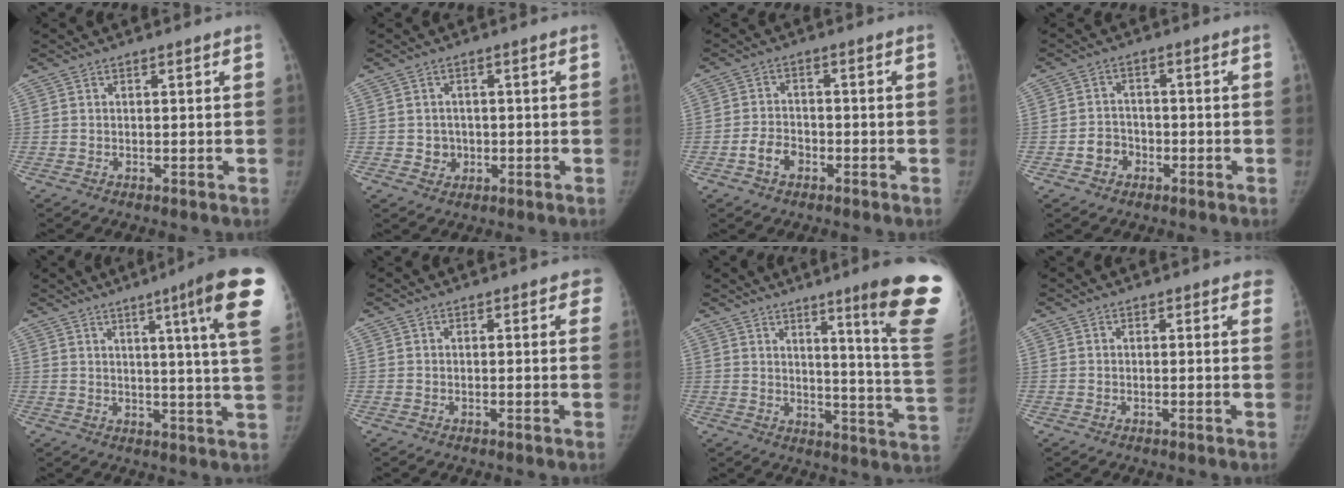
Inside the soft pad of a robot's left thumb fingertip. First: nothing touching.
{"total": 2.9, "force": [-0.5, 2.8, 0.8], "torque": [0.007, 0.006, -0.002]}
{"total": 4.4, "force": [-2.2, 3.1, 2.3], "torque": [-0.032, 0.022, -0.039]}
{"total": 4.3, "force": [-1.9, 3.7, 1.2], "torque": [0.001, 0.023, -0.033]}
{"total": 16.5, "force": [8.3, 0.2, 14.3], "torque": [-0.179, -0.037, 0.090]}
{"total": 2.5, "force": [1.5, 1.1, 1.7], "torque": [0.000, 0.001, 0.009]}
{"total": 19.2, "force": [11.3, 0.0, 15.6], "torque": [-0.178, -0.087, 0.146]}
{"total": 2.9, "force": [2.4, 1.1, 1.2], "torque": [0.011, -0.003, 0.012]}